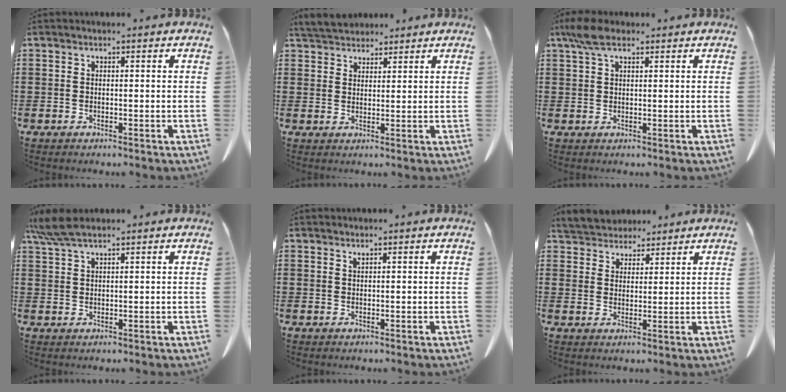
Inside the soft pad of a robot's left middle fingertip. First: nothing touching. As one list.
[{"total": 4.1, "force": [3.9, 1.0, 0.6], "torque": [-0.024, -0.006, 0.075]}, {"total": 4.3, "force": [2.3, 1.8, 3.2], "torque": [-0.076, 0.004, 0.041]}, {"total": 4.8, "force": [3.7, 0.8, 3.0], "torque": [-0.067, 0.000, 0.070]}, {"total": 0.7, "force": [0.6, 0.0, 0.3], "torque": [-0.008, -0.002, 0.013]}, {"total": 4.2, "force": [4.0, 1.4, -0.2], "torque": [-0.013, -0.012, 0.075]}]